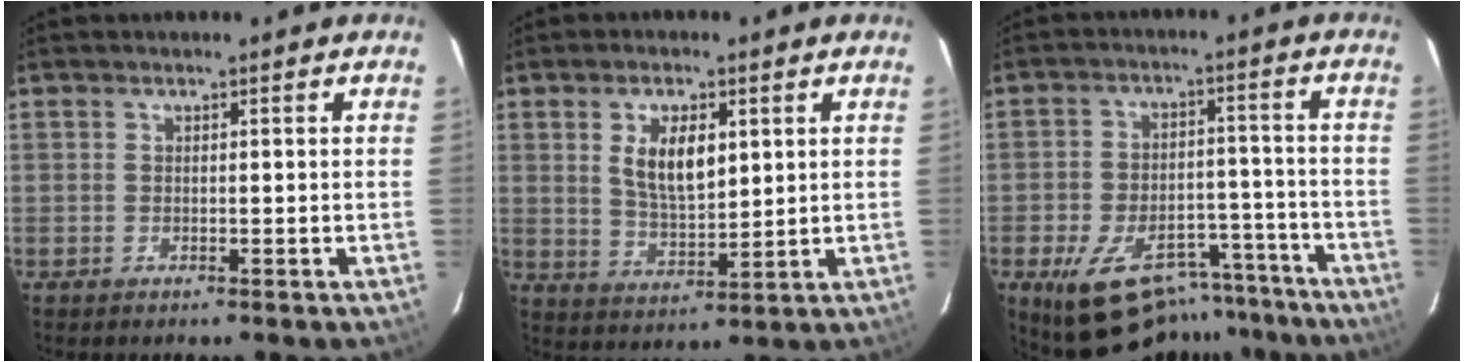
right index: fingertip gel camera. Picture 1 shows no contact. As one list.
[{"total": 7.5, "force": [2.7, 3.1, 6.2], "torque": [-0.115, -0.003, 0.059]}, {"total": 17.3, "force": [-13.7, 7.7, 7.3], "torque": [-0.135, 0.018, -0.172]}]